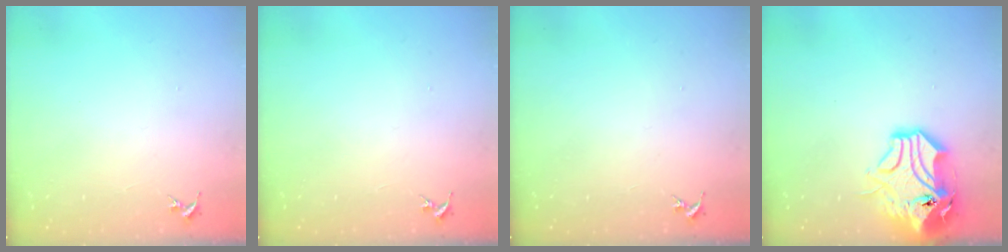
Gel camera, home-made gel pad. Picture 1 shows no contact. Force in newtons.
{"total": 0.0}
{"total": 0.0}
{"total": 17.8, "press": 17.5, "slide": 2.8}